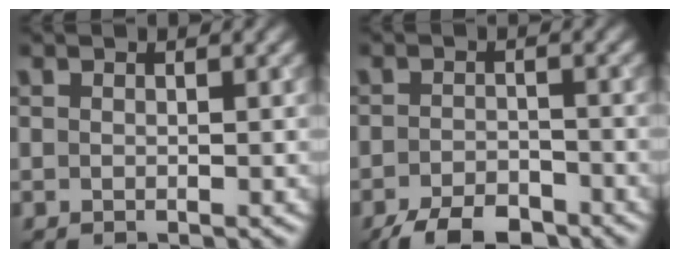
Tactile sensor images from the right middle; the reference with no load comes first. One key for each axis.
{"total": 5.2, "fx": -4.0, "fy": 1.9, "fz": 2.6, "tx": -0.036, "ty": -0.003, "tz": -0.071}